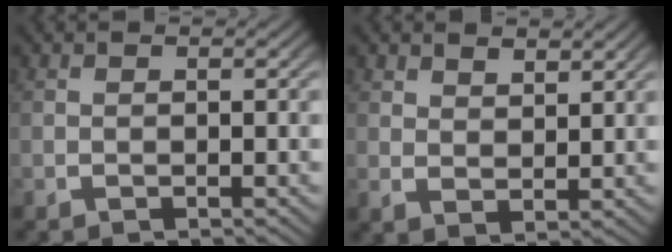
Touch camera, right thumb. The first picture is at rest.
{"total": 2.3, "force": [2.0, 0.8, 0.8], "torque": [-0.010, -0.005, 0.045]}